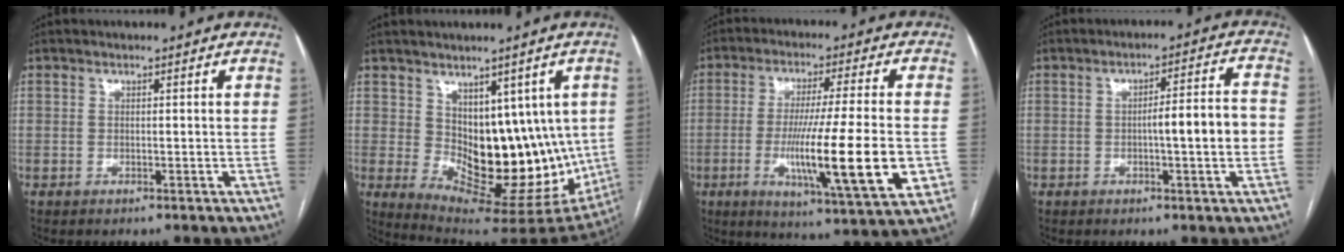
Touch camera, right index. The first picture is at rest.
{"total": 15.5, "force": [1.0, 8.0, 13.2], "torque": [-0.168, -0.007, 0.040]}
{"total": 18.0, "force": [-3.8, 0.5, 17.6], "torque": [-0.275, -0.027, -0.059]}
{"total": 7.6, "force": [-1.2, 0.4, 7.5], "torque": [-0.107, 0.017, -0.016]}